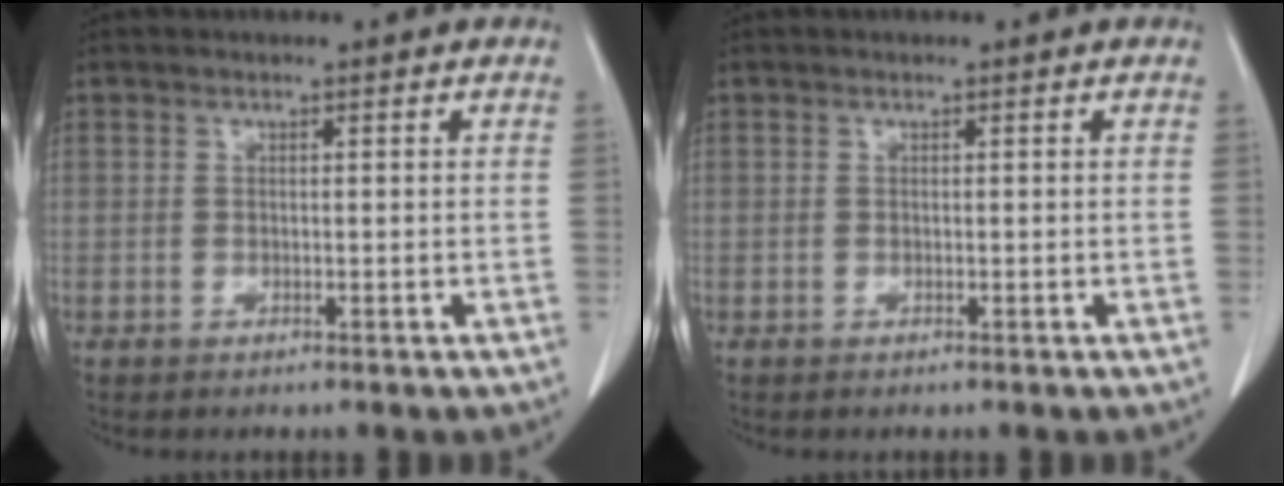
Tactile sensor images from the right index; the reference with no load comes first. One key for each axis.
{"total": 0.0}